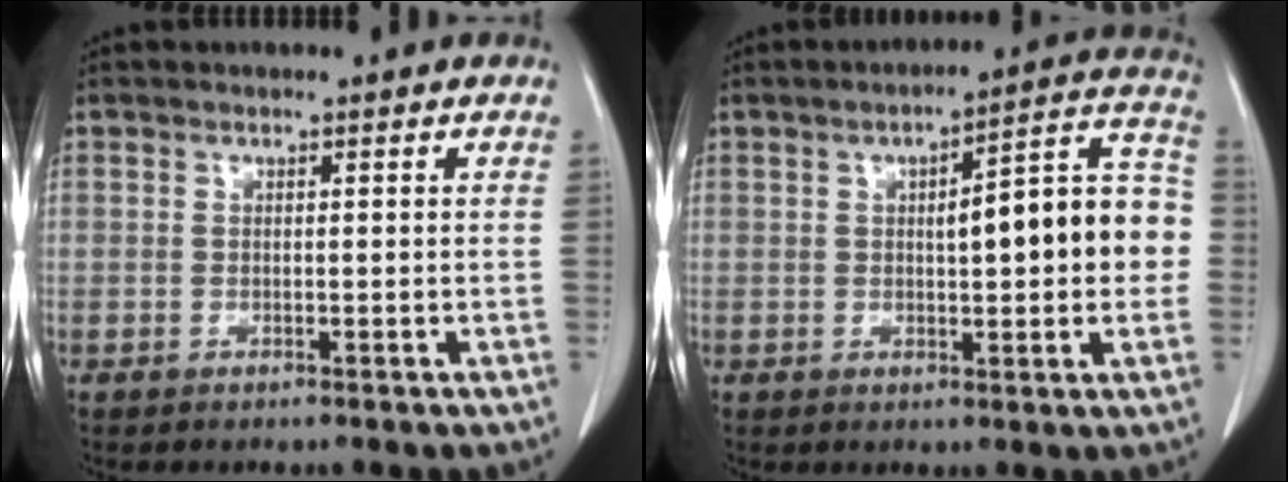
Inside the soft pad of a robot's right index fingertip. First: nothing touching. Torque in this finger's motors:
{"motor_torque": [1.12, 0.40, 0.35, 0.09]}